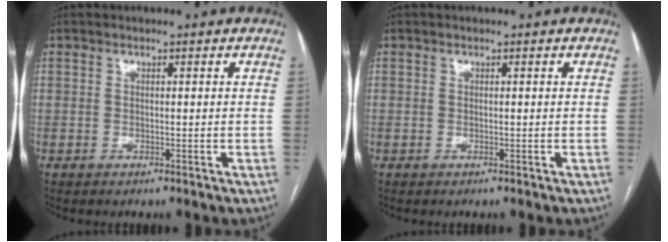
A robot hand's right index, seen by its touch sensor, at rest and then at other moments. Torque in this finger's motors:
{"motor_torque": [0.00, 0.00, 0.00, 0.00]}